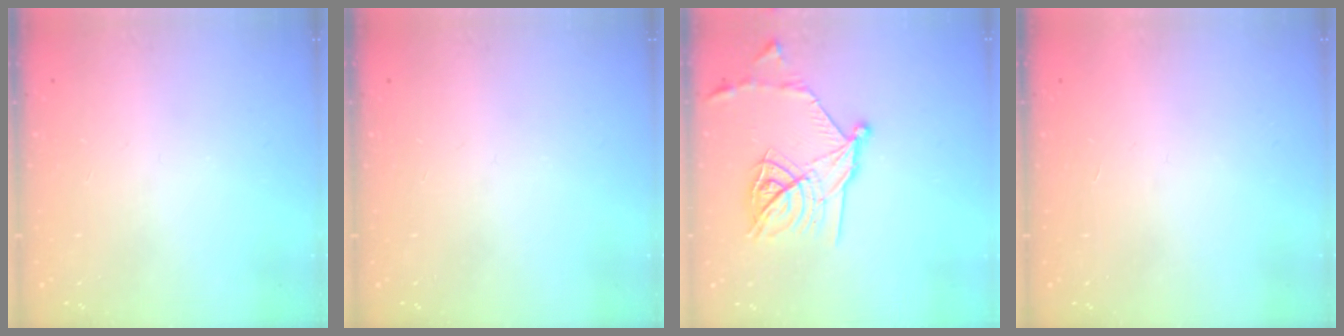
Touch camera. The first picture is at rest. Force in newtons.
{"total": 0.0}
{"total": 17.6, "press": 17.6, "slide": 0.9}
{"total": 1.7, "press": 1.7, "slide": 0.1}